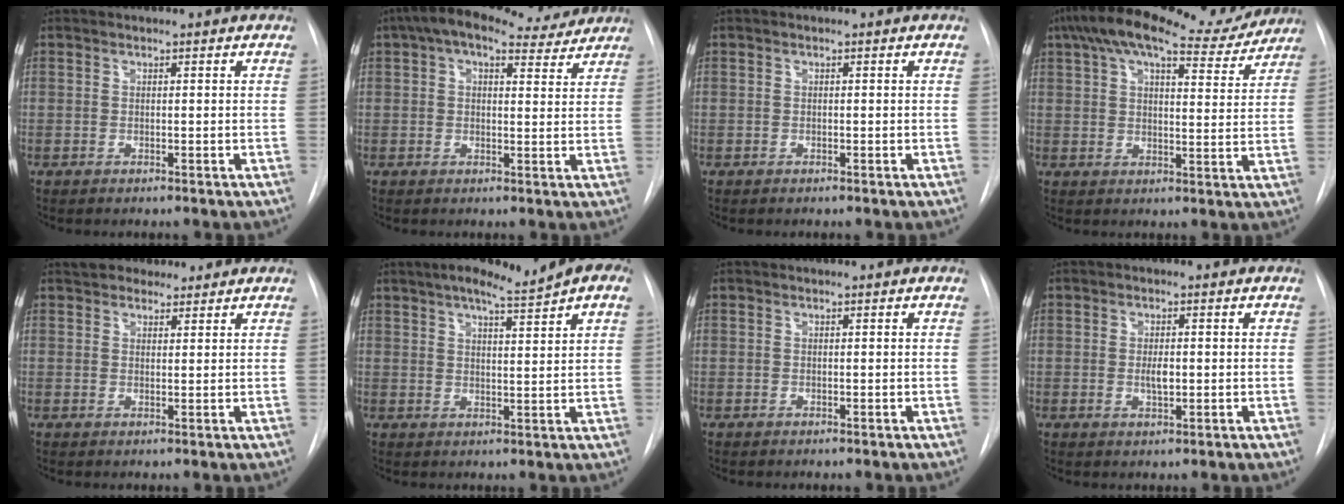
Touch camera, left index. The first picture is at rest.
{"total": 11.1, "force": [8.8, 3.9, 5.5], "torque": [-0.083, 0.040, 0.117]}
{"total": 0.0}
{"total": 17.7, "force": [15.2, 4.2, 8.1], "torque": [-0.131, 0.030, 0.207]}
{"total": 5.1, "force": [4.4, 2.3, 1.3], "torque": [-0.009, 0.022, 0.070]}
{"total": 10.3, "force": [7.3, 1.2, 7.2], "torque": [-0.101, 0.019, 0.092]}
{"total": 0.0}
{"total": 2.4, "force": [-0.1, 0.9, 2.2], "torque": [-0.042, -0.001, 0.000]}